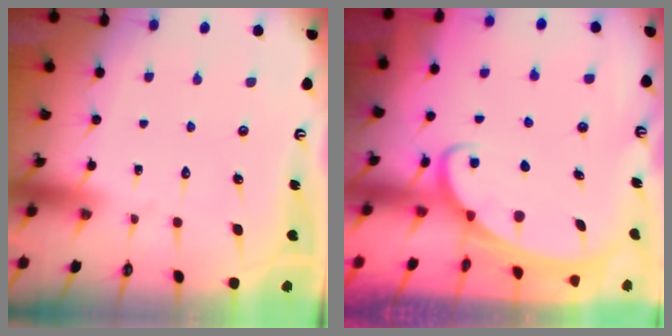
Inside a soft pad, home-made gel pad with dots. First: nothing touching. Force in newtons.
{"total": 2.1, "press": 2.1, "slide": 0.3}